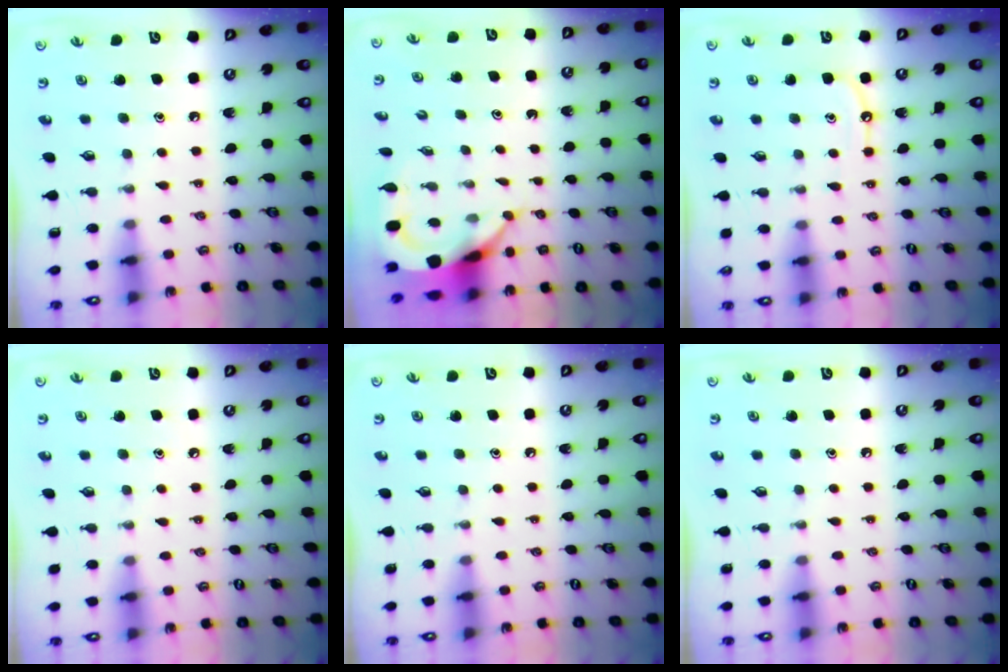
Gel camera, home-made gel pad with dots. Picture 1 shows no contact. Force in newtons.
{"total": 4.6, "press": 4.6, "slide": 0.5}
{"total": 6.8, "press": 6.8, "slide": 0.7}
{"total": 0.0}
{"total": 0.0}
{"total": 0.0}